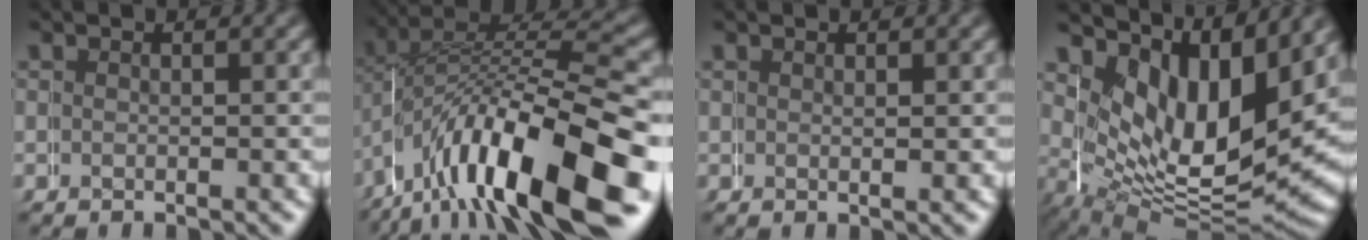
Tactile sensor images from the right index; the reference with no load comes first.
{"total": 11.8, "force": [-3.6, 5.7, 9.7], "torque": [-0.174, -0.025, -0.040]}
{"total": 0.9, "force": [0.4, 0.0, 0.8], "torque": [-0.013, -0.002, 0.009]}
{"total": 12.0, "force": [2.4, 6.7, 9.7], "torque": [-0.177, -0.044, 0.061]}